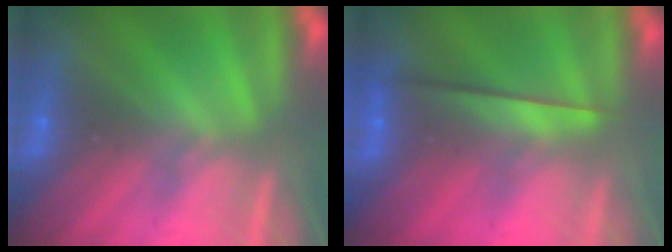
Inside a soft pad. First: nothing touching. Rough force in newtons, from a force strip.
{"total": 2.3}